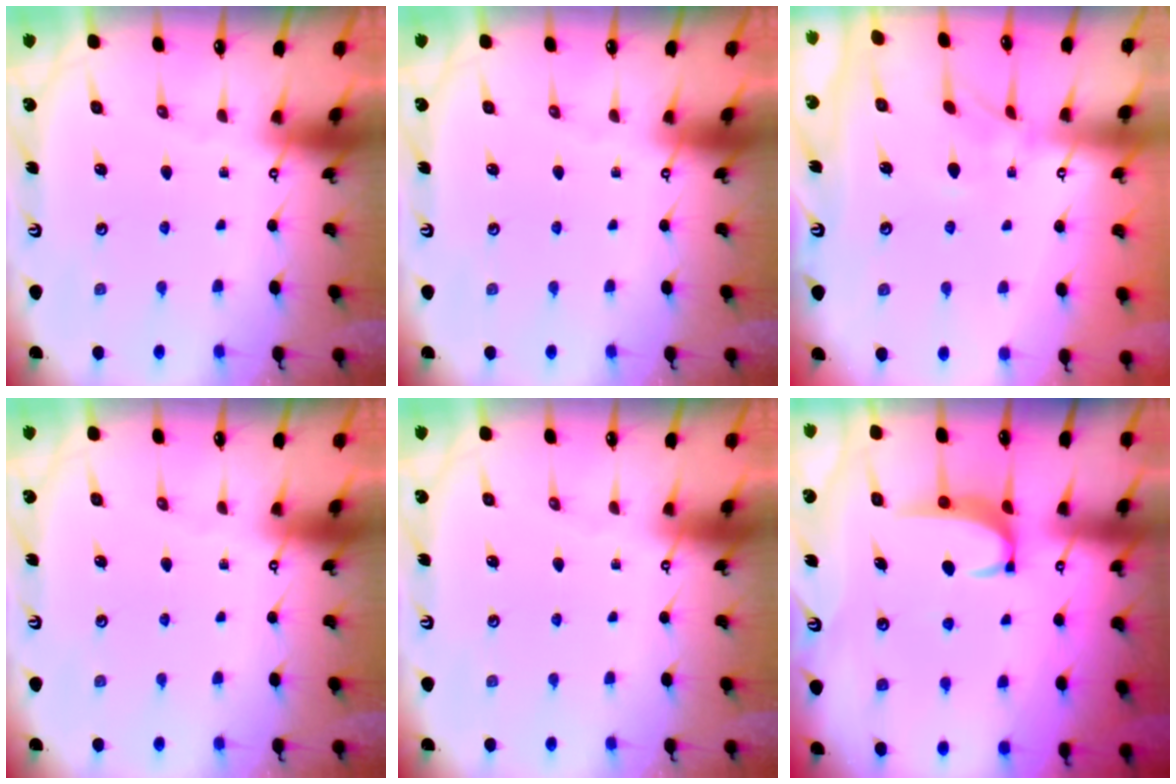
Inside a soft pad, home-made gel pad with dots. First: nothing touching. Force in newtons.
{"total": 0.0}
{"total": 2.3, "press": 2.2, "slide": 0.8}
{"total": 0.0}
{"total": 0.0}
{"total": 2.8, "press": 2.7, "slide": 0.4}